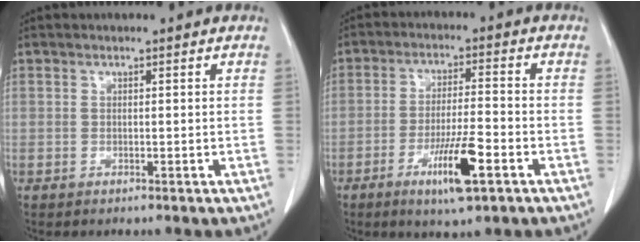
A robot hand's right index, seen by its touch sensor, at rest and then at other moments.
{"total": 8.6, "force": [-4.2, 0.9, 7.5], "torque": [-0.135, -0.013, -0.068]}